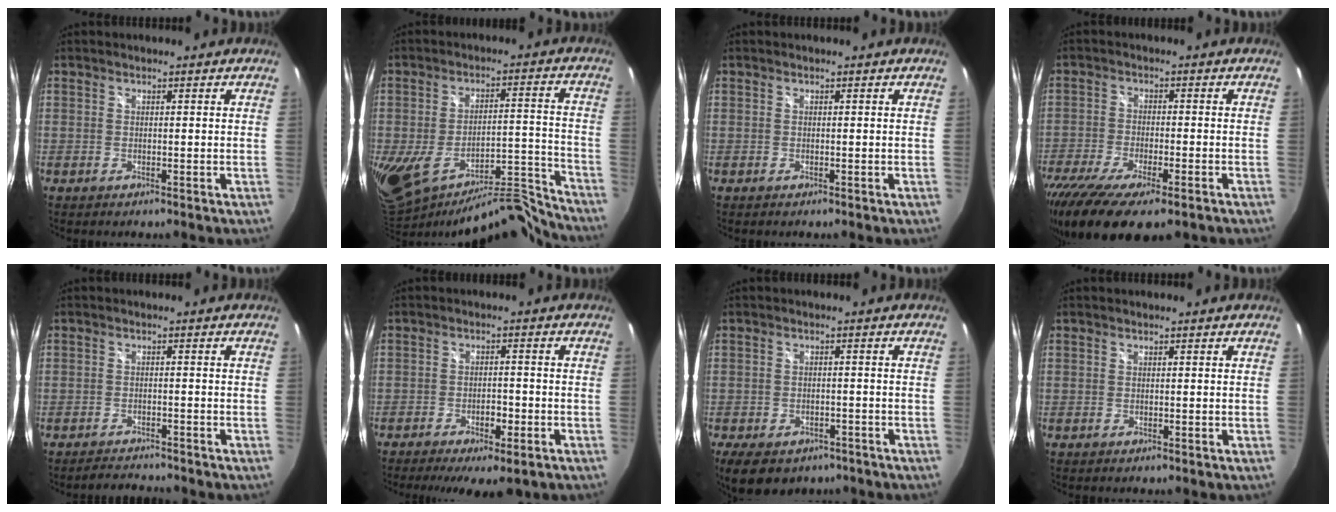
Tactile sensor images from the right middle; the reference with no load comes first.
{"total": 18.7, "force": [-15.3, 5.0, 9.4], "torque": [-0.172, -0.025, -0.225]}
{"total": 0.0}
{"total": 17.2, "force": [-11.8, 5.3, 11.4], "torque": [-0.241, -0.070, -0.193]}
{"total": 3.4, "force": [-3.4, 0.4, 0.5], "torque": [-0.021, 0.001, -0.054]}
{"total": 8.2, "force": [-5.4, 3.0, 5.4], "torque": [-0.115, -0.015, -0.078]}
{"total": 11.2, "force": [-7.3, 6.3, 5.7], "torque": [-0.120, -0.018, -0.100]}
{"total": 0.0}